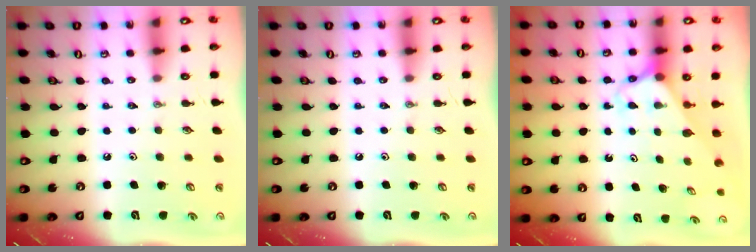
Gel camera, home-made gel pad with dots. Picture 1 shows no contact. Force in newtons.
{"total": 0.0}
{"total": 2.7, "press": 2.7, "slide": 0.1}